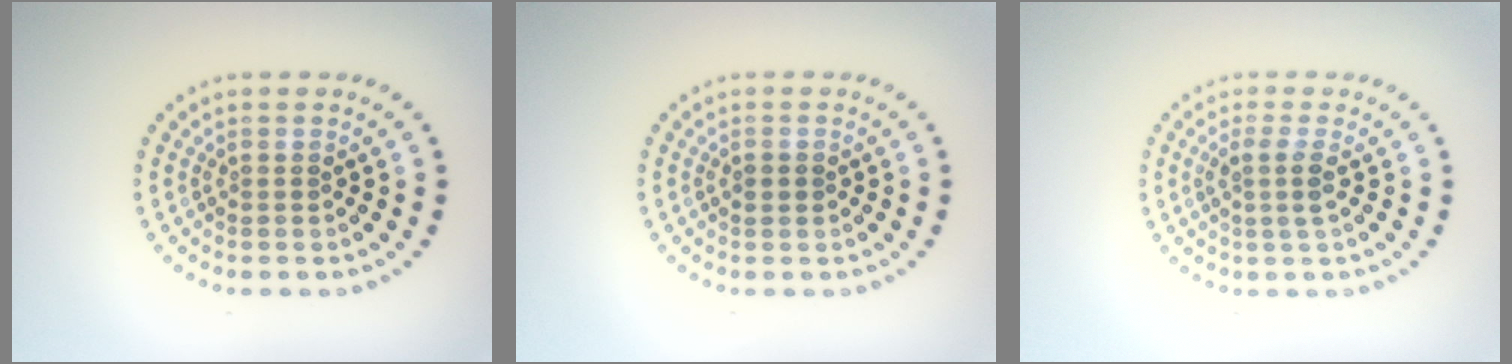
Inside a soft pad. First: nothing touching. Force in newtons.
{"total": 1.1, "press": 1.1, "slide": 0.2}
{"total": 1.9, "press": 1.5, "slide": 1.2}